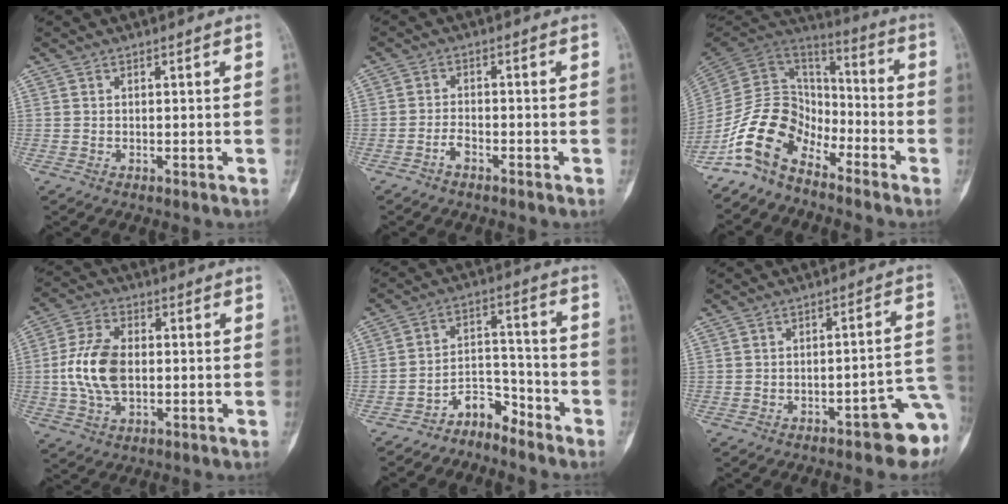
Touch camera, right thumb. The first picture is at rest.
{"total": 2.3, "force": [-1.6, 1.0, 1.3], "torque": [-0.027, 0.013, -0.033]}
{"total": 13.3, "force": [-8.9, 7.7, 6.0], "torque": [-0.099, 0.092, -0.186]}
{"total": 11.1, "force": [-0.3, 6.6, 8.8], "torque": [-0.179, 0.011, -0.005]}
{"total": 6.5, "force": [-5.6, 2.9, 1.2], "torque": [0.002, 0.081, -0.107]}
{"total": 10.3, "force": [-5.5, 3.0, 8.1], "torque": [-0.074, 0.046, -0.065]}